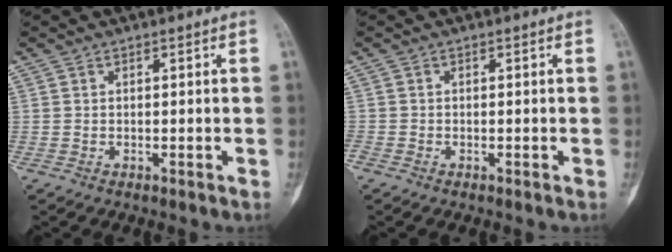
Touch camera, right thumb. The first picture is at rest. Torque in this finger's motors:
{"motor_torque": [1.15, 3.43, 2.16, -0.40, 0.29]}